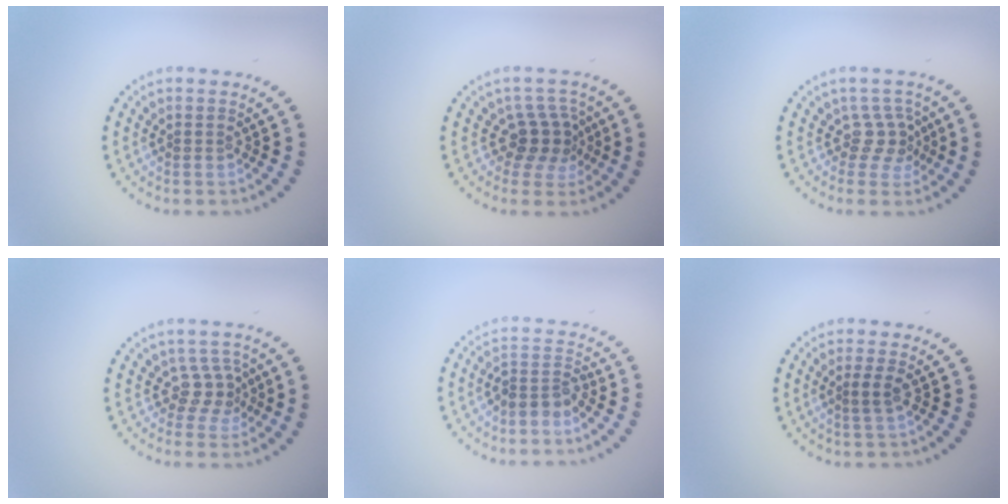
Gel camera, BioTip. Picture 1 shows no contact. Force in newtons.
{"total": 3.1, "press": 2.3, "slide": 2.0}
{"total": 2.2, "press": 1.6, "slide": 1.6}
{"total": 2.4, "press": 1.6, "slide": 1.8}
{"total": 2.3, "press": 1.8, "slide": 1.5}
{"total": 1.2, "press": 1.0, "slide": 0.6}